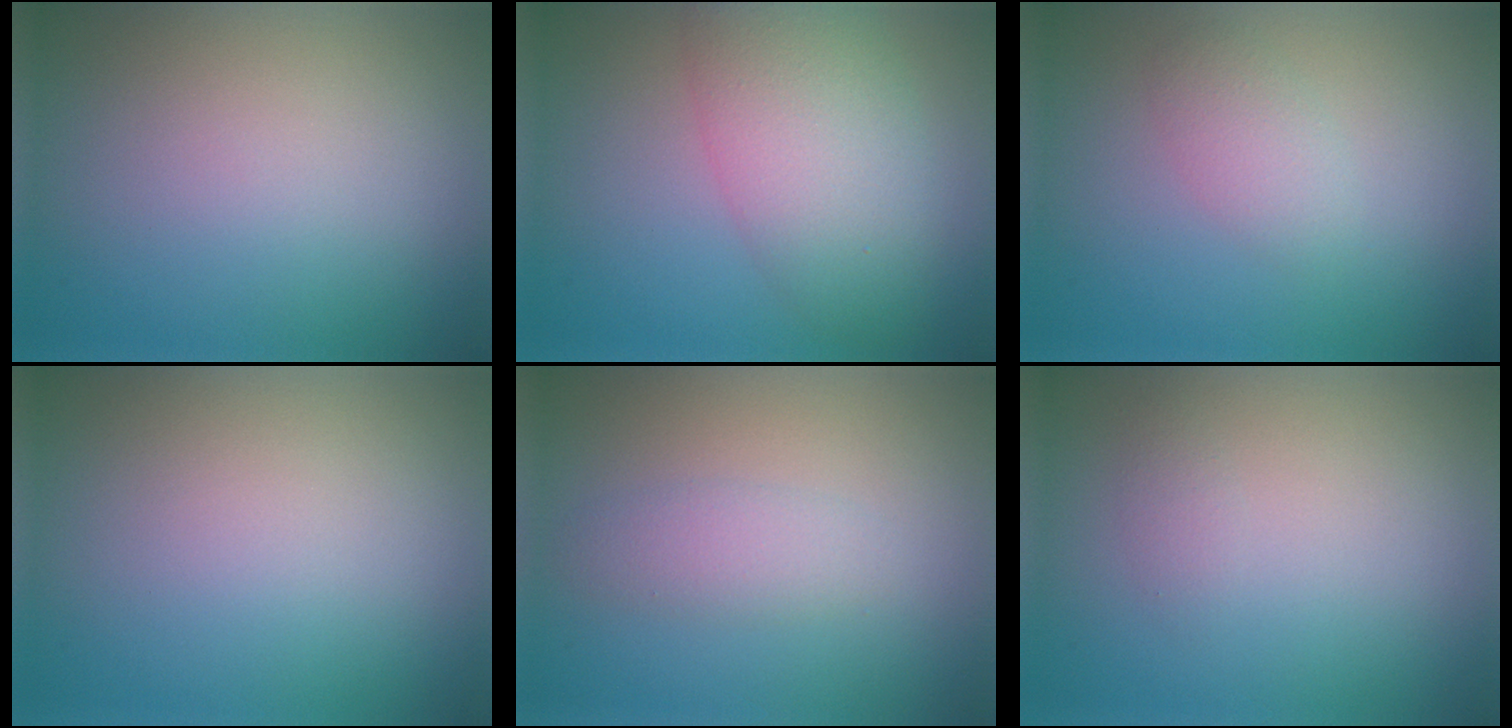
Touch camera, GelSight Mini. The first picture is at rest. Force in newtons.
{"total": 7.0, "press": 7.0, "slide": 0.3}
{"total": 1.8, "press": 1.8, "slide": 0.2}
{"total": 0.0}
{"total": 1.8, "press": 1.8, "slide": 0.1}
{"total": 0.8, "press": 0.8, "slide": 0.1}